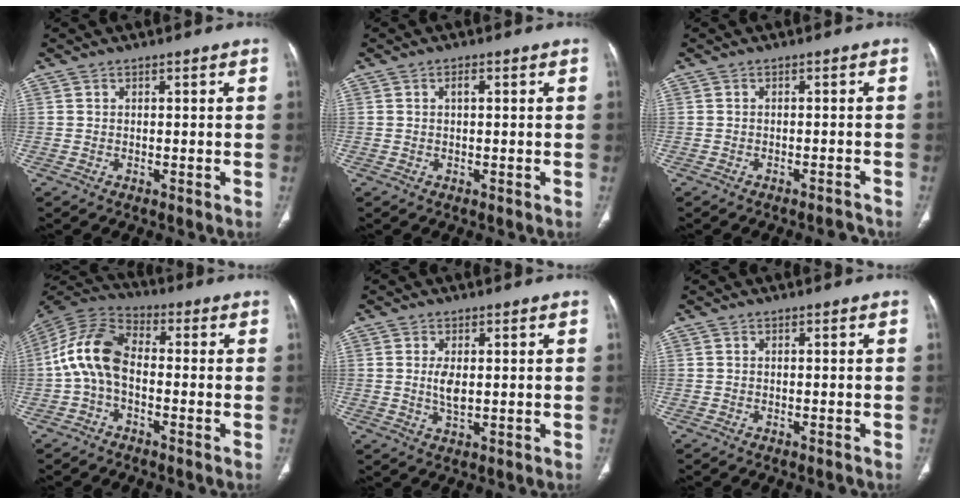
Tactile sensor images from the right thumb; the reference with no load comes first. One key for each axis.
{"total": 1.3, "fx": 0.4, "fy": 0.3, "fz": 1.2, "tx": -0.023, "ty": 0.001, "tz": 0.006}
{"total": 2.2, "fx": -2.2, "fy": 0.3, "fz": 0.5, "tx": -0.009, "ty": 0.017, "tz": -0.025}
{"total": 11.1, "fx": -1.4, "fy": 6.6, "fz": 8.8, "tx": -0.175, "ty": 0.034, "tz": -0.040}
{"total": 3.5, "fx": 0.4, "fy": 1.4, "fz": 3.2, "tx": -0.067, "ty": -0.010, "tz": 0.012}
{"total": 0.6, "fx": -0.5, "fy": 0.1, "fz": 0.2, "tx": -0.005, "ty": 0.003, "tz": -0.007}